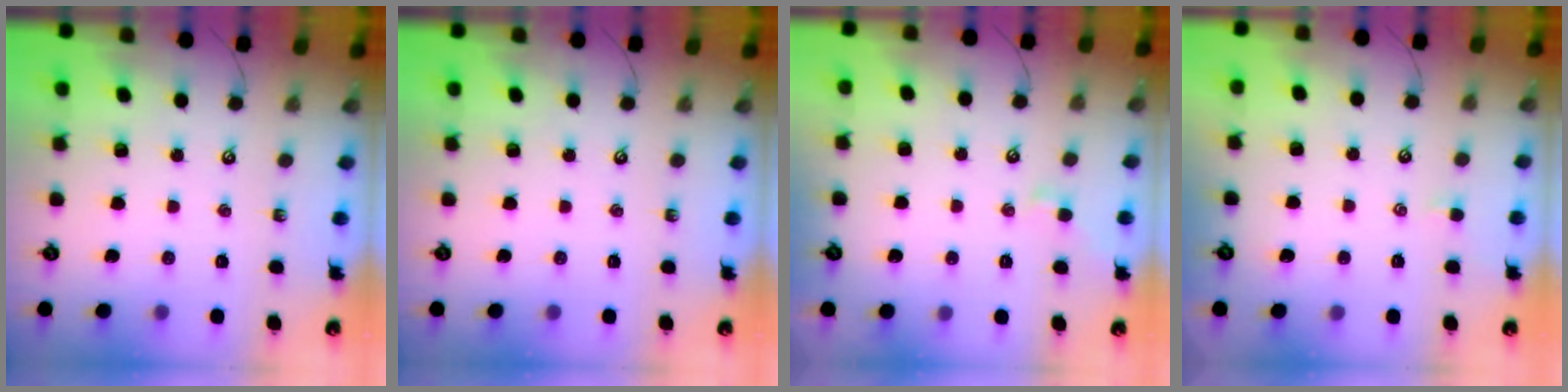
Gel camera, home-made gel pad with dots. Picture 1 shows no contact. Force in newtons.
{"total": 0.0}
{"total": 0.8, "press": 0.8, "slide": 0.1}
{"total": 0.7, "press": 0.6, "slide": 0.4}